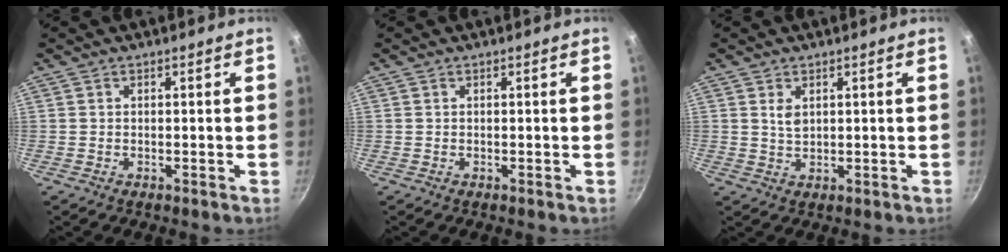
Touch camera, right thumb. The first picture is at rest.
{"total": 0.0}
{"total": 2.5, "force": [0.9, 1.5, 1.7], "torque": [-0.031, -0.009, 0.021]}